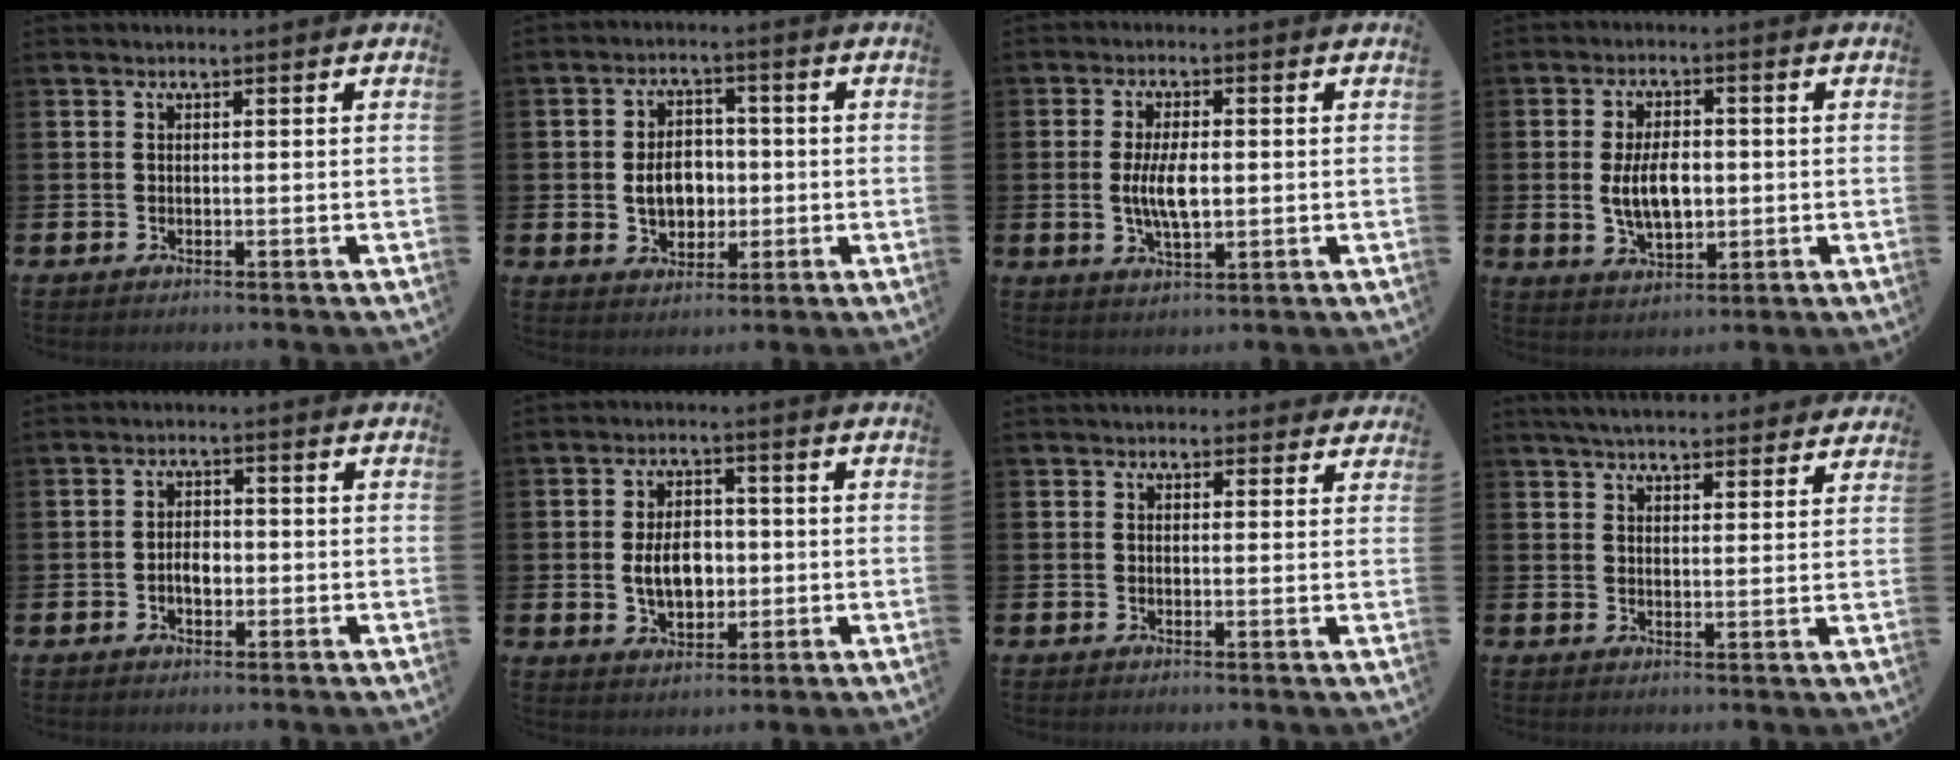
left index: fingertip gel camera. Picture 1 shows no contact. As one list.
[{"total": 5.4, "force": [-0.3, 4.3, 3.3], "torque": [-0.045, 0.002, -0.016]}, {"total": 5.7, "force": [0.2, 2.3, 5.2], "torque": [-0.100, -0.005, -0.006]}, {"total": 6.3, "force": [0.0, 3.6, 5.2], "torque": [-0.094, 0.004, -0.004]}, {"total": 2.7, "force": [-0.7, 1.7, 2.0], "torque": [-0.024, 0.000, -0.017]}, {"total": 5.5, "force": [-0.2, 3.9, 4.0], "torque": [-0.061, 0.006, -0.010]}, {"total": 2.0, "force": [1.8, 0.8, 0.2], "torque": [0.004, -0.004, 0.032]}, {"total": 4.8, "force": [4.6, 0.6, 1.0], "torque": [-0.028, -0.023, 0.084]}]